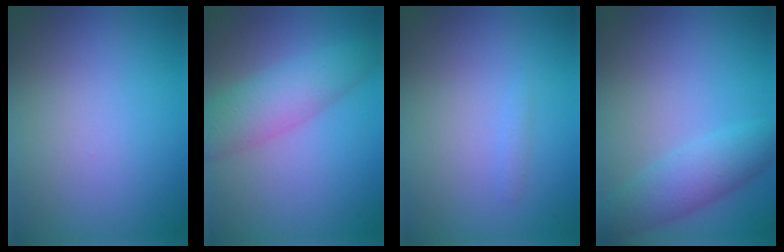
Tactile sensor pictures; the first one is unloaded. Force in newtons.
{"total": 4.6, "press": 4.6, "slide": 0.1}
{"total": 0.6, "press": 0.6, "slide": 0.0}
{"total": 4.0, "press": 4.0, "slide": 0.2}